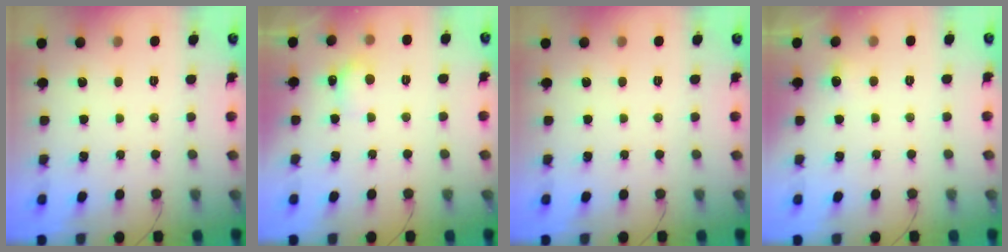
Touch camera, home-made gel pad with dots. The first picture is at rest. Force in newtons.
{"total": 5.1, "press": 4.9, "slide": 1.3}
{"total": 0.0}
{"total": 10.4, "press": 3.3, "slide": 9.8}